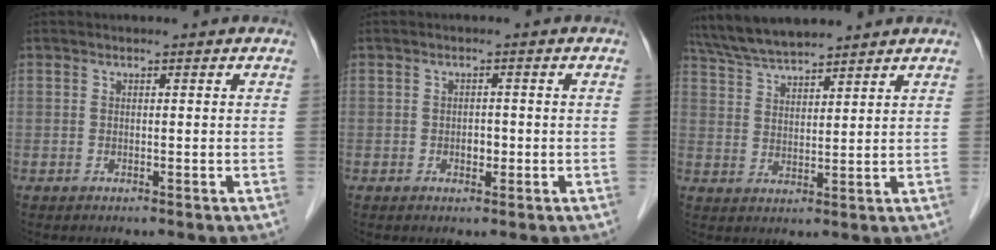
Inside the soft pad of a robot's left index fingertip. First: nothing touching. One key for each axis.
{"total": 1.7, "fx": -1.1, "fy": 0.9, "fz": 1.0, "tx": -0.015, "ty": -0.003, "tz": -0.014}
{"total": 7.9, "fx": 7.3, "fy": 0.7, "fz": 3.0, "tx": -0.065, "ty": 0.022, "tz": 0.142}